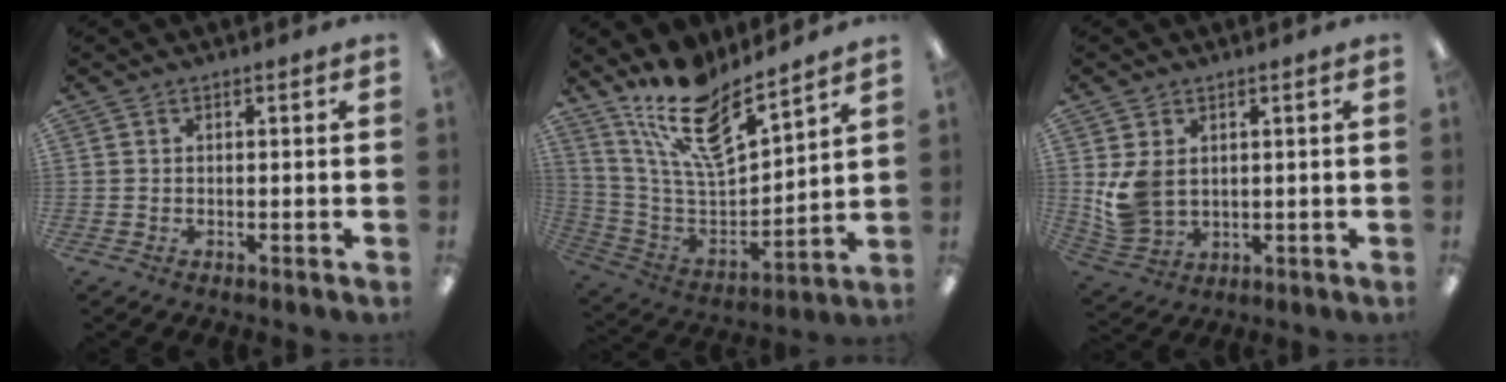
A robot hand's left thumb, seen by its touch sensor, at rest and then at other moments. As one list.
[{"total": 18.3, "force": [14.0, 5.8, 10.1], "torque": [-0.201, -0.093, 0.249]}, {"total": 7.9, "force": [1.6, 5.8, 5.1], "torque": [-0.114, -0.001, 0.034]}]